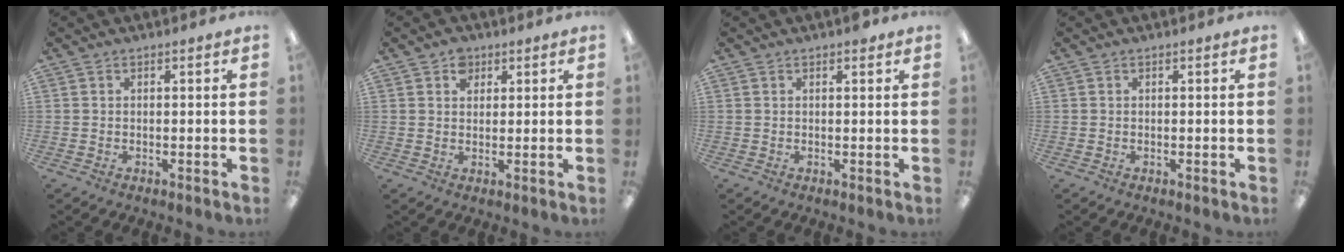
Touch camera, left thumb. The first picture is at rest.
{"total": 3.7, "force": [2.3, 2.6, 1.1], "torque": [-0.013, -0.001, 0.038]}
{"total": 0.9, "force": [0.7, 0.3, 0.5], "torque": [-0.004, -0.002, 0.010]}
{"total": 0.0}